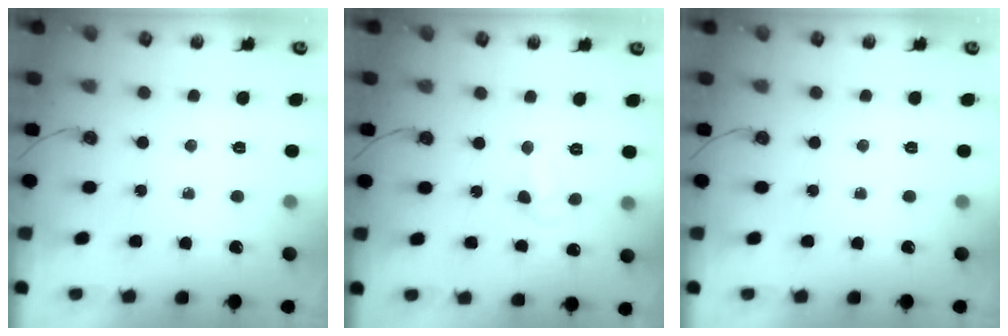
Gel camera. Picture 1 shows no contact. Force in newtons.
{"total": 4.7, "press": 4.6, "slide": 0.9}
{"total": 0.0}